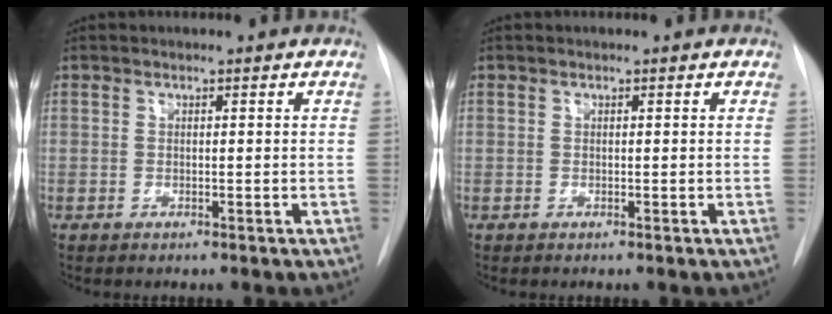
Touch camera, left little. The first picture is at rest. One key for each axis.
{"total": 0.0}